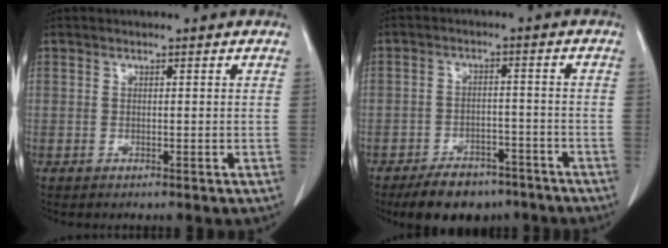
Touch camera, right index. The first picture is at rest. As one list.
[{"total": 8.9, "force": [-6.9, 4.4, 3.3], "torque": [-0.045, 0.005, -0.105]}]